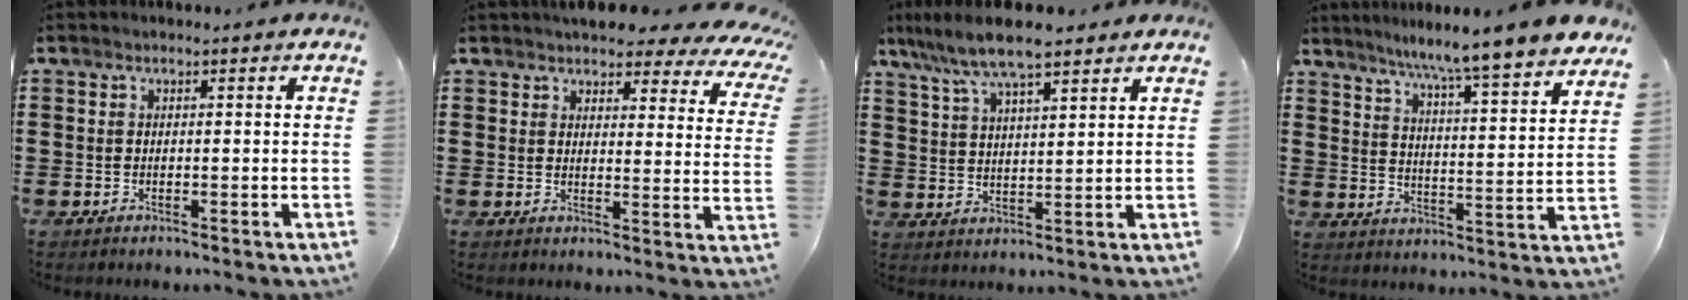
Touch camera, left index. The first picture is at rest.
{"total": 4.5, "force": [4.1, 1.2, 1.5], "torque": [-0.041, -0.023, 0.069]}
{"total": 8.2, "force": [6.6, 1.6, 4.6], "torque": [-0.108, -0.011, 0.119]}
{"total": 7.0, "force": [6.3, -1.3, 2.7], "torque": [-0.071, -0.058, 0.099]}